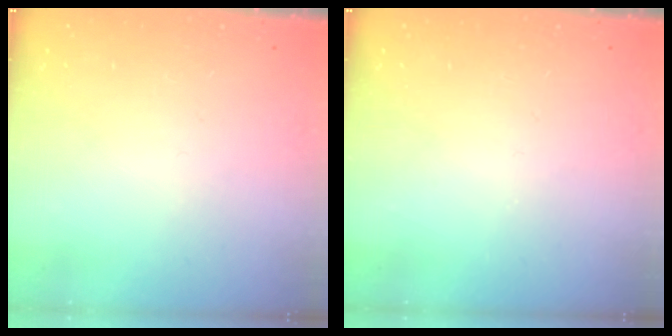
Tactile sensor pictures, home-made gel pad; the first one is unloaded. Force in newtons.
{"total": 0.0}